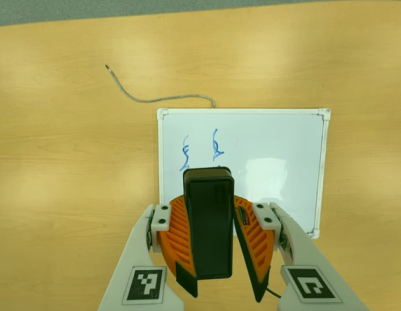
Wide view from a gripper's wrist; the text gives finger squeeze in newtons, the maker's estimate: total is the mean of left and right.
{"total": 9.3, "left": 9.5, "right": 9.1}